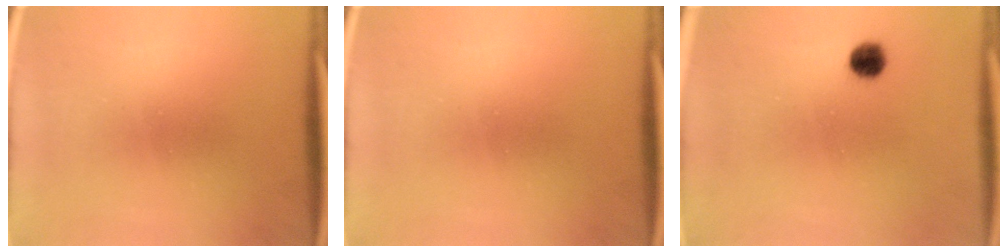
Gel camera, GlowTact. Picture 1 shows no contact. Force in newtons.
{"total": 0.0}
{"total": 3.5}